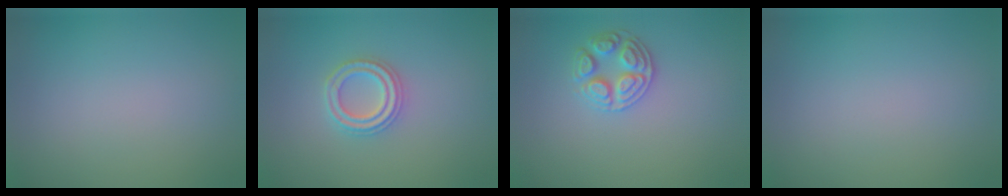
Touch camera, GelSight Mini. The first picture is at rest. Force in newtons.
{"total": 3.2, "press": 3.1, "slide": 0.7}
{"total": 2.8, "press": 2.7, "slide": 0.6}
{"total": 0.0}